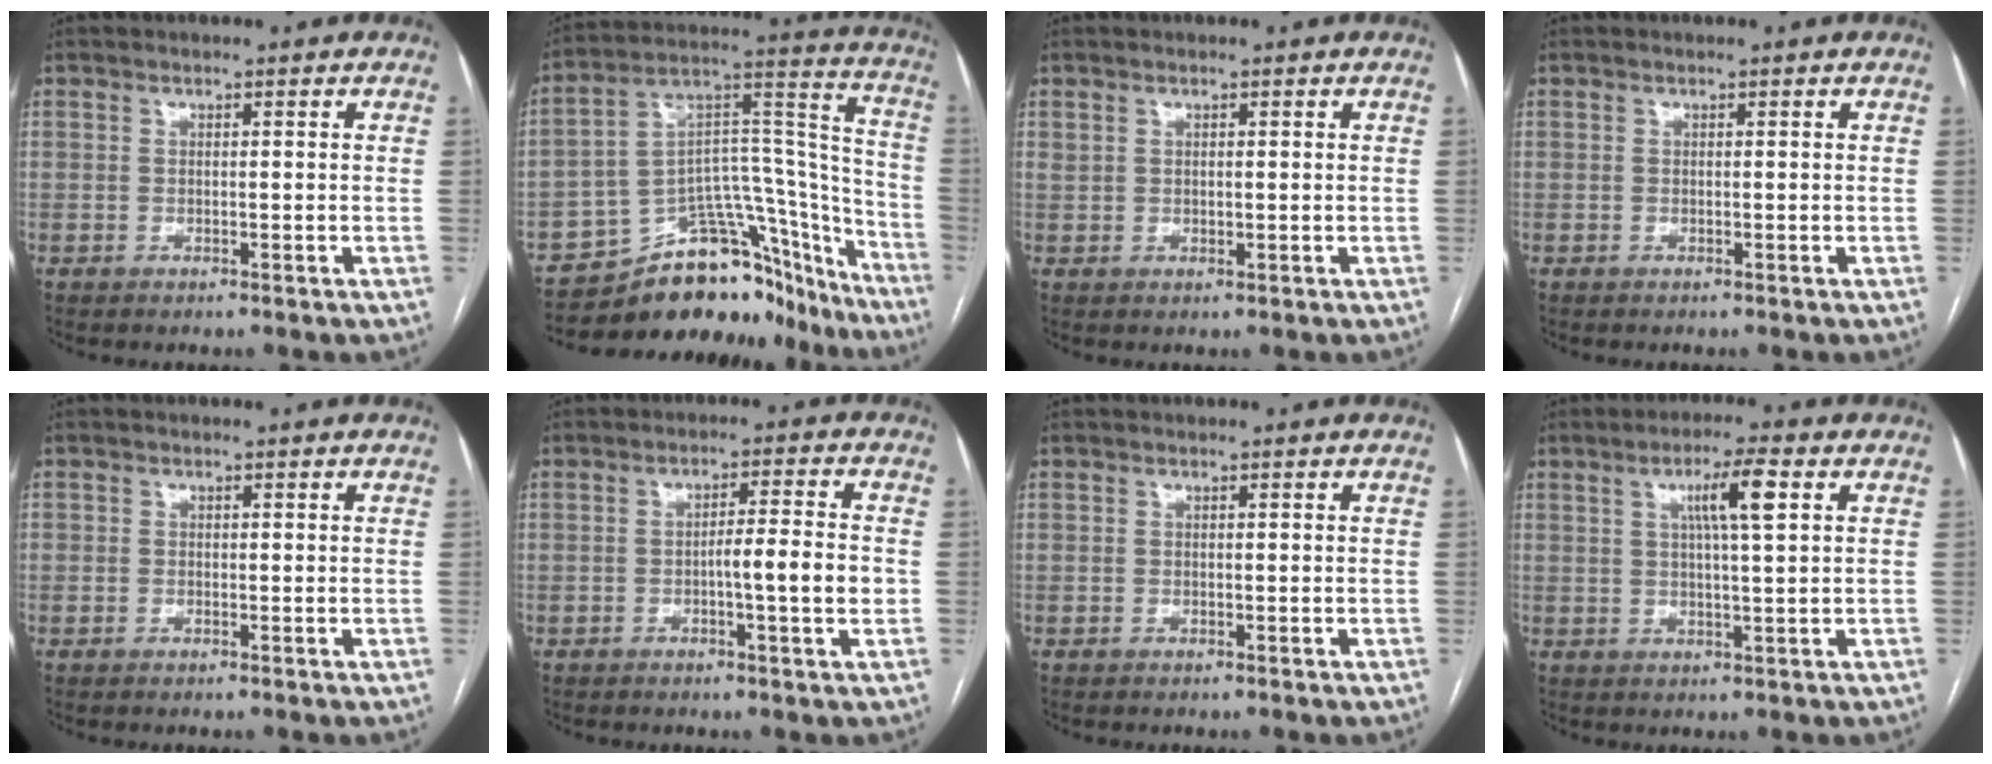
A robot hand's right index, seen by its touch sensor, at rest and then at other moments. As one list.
[{"total": 22.7, "force": [-18.9, 9.2, 8.7], "torque": [-0.093, 0.076, -0.277]}, {"total": 1.1, "force": [0.5, 0.6, 0.9], "torque": [-0.020, 0.000, 0.014]}, {"total": 0.0}, {"total": 0.0}, {"total": 5.8, "force": [-1.1, 0.0, 5.7], "torque": [-0.086, 0.006, -0.015]}, {"total": 0.0}, {"total": 6.2, "force": [2.1, 0.0, 5.8], "torque": [-0.100, 0.005, 0.035]}]